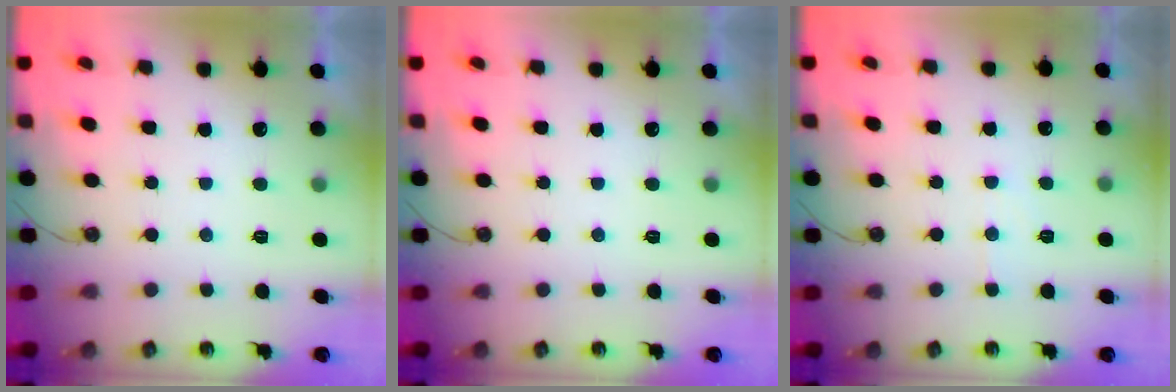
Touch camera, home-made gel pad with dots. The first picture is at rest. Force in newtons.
{"total": 0.0}
{"total": 4.8, "press": 4.8, "slide": 0.8}